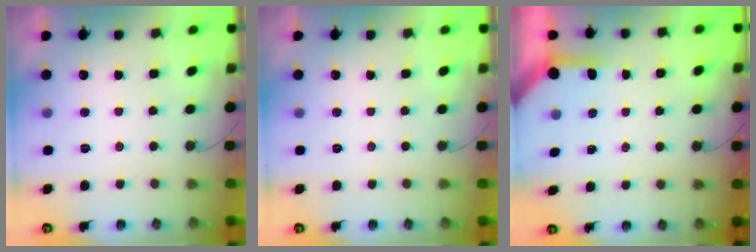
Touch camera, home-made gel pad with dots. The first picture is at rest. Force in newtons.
{"total": 0.0}
{"total": 4.0, "press": 4.0, "slide": 0.3}